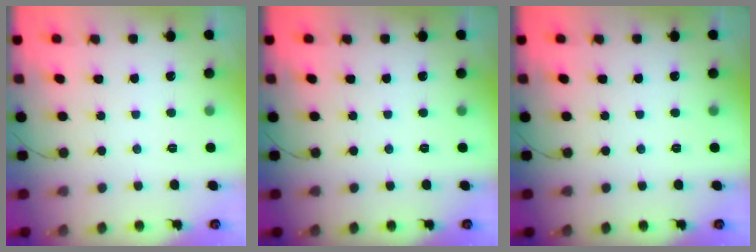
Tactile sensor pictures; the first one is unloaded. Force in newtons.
{"total": 0.0}
{"total": 0.0}